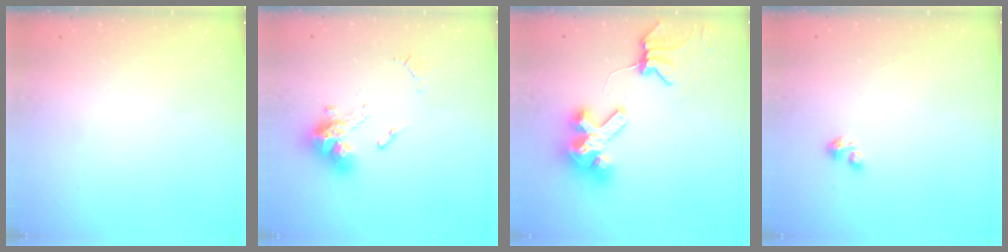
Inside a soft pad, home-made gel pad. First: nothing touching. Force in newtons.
{"total": 13.9, "press": 13.9, "slide": 1.2}
{"total": 10.6, "press": 10.5, "slide": 1.4}
{"total": 1.8, "press": 1.8, "slide": 0.4}